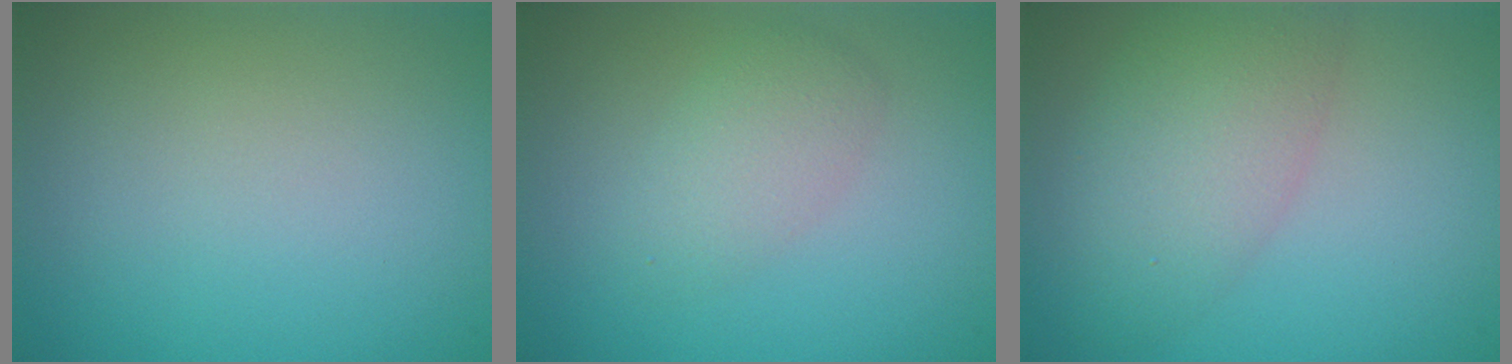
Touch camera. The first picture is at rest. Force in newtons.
{"total": 2.5, "press": 2.5, "slide": 0.1}
{"total": 5.3, "press": 5.3, "slide": 0.2}